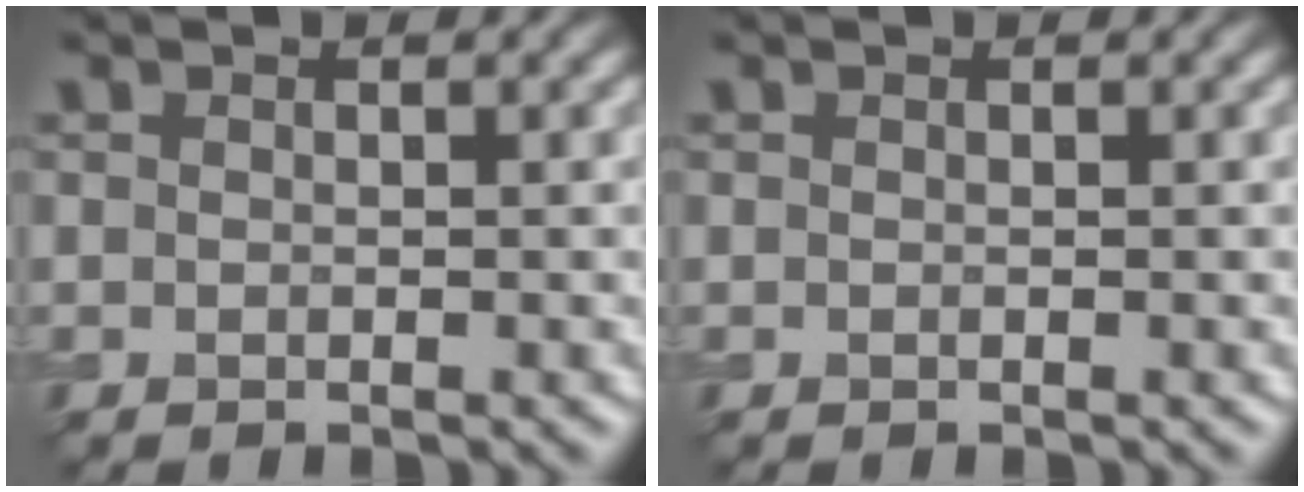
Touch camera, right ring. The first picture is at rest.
{"total": 0.0}